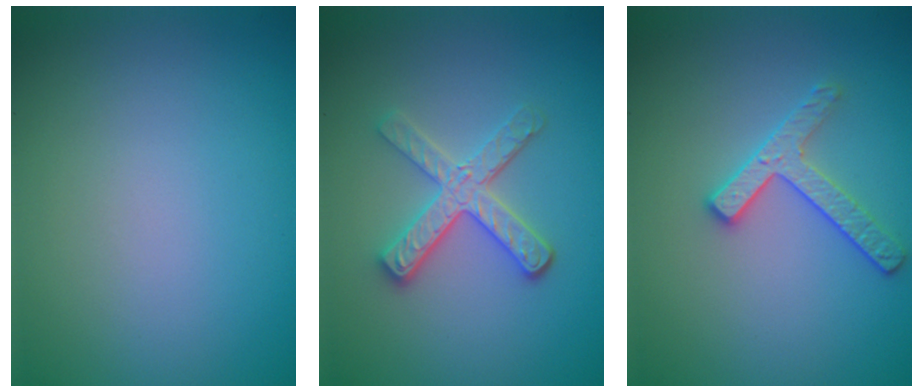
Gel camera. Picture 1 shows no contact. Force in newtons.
{"total": 3.5, "press": 3.0, "slide": 1.8}
{"total": 2.6, "press": 2.5, "slide": 0.6}